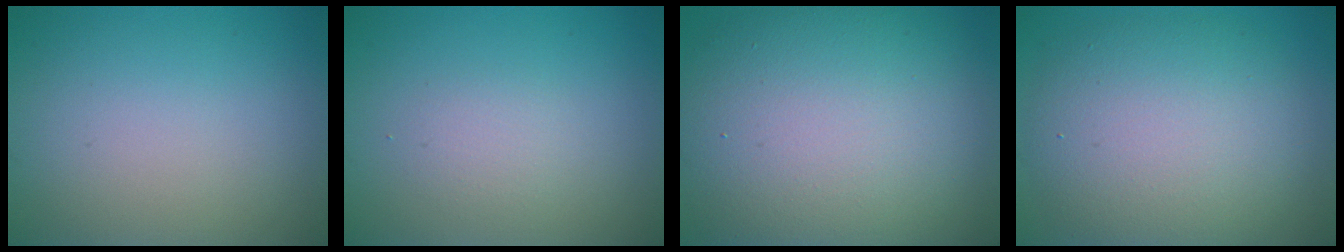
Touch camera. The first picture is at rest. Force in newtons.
{"total": 1.4, "press": 1.4, "slide": 0.1}
{"total": 15.2, "press": 15.1, "slide": 1.0}
{"total": 8.8, "press": 8.8, "slide": 0.7}